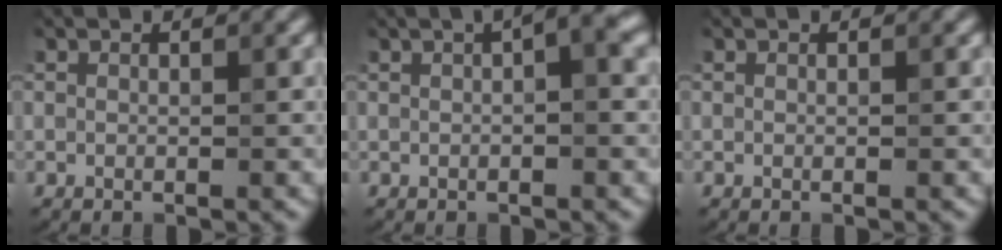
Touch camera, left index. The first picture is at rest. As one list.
[{"total": 2.2, "force": [0.5, 0.3, 2.2], "torque": [-0.030, 0.011, 0.007]}, {"total": 0.0}]